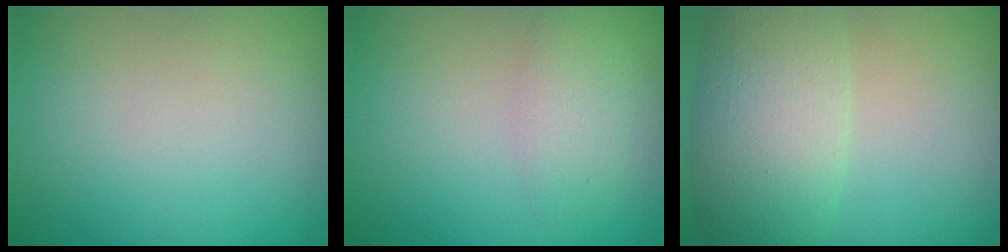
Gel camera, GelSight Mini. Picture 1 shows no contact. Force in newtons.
{"total": 2.2, "press": 2.2, "slide": 0.1}
{"total": 7.2, "press": 7.2, "slide": 0.4}